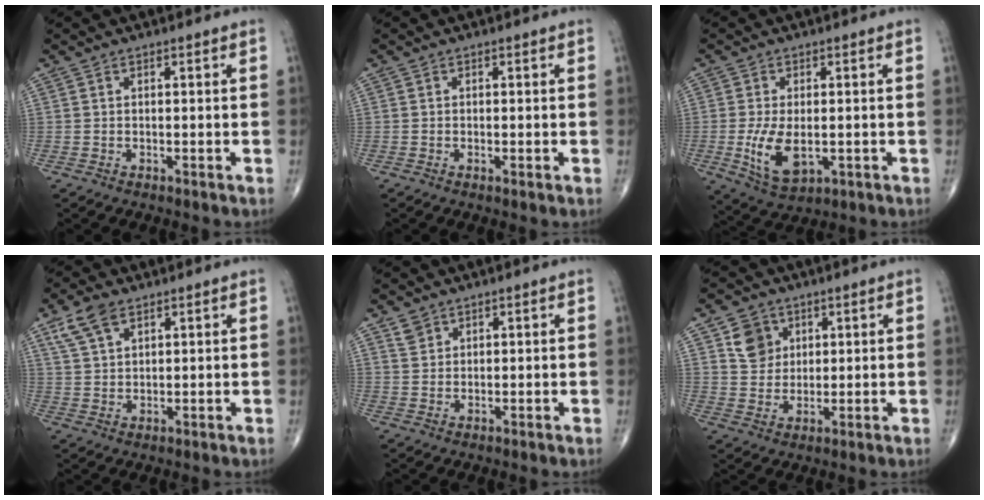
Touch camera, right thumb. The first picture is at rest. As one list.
[{"total": 0.7, "force": [-0.1, 0.2, 0.7], "torque": [-0.016, -0.003, -0.005]}, {"total": 8.3, "force": [-1.3, 4.4, 7.0], "torque": [-0.132, -0.016, -0.014]}, {"total": 6.1, "force": [3.6, 3.2, 3.7], "torque": [-0.068, -0.003, 0.075]}, {"total": 2.2, "force": [1.5, 1.5, 0.4], "torque": [0.004, -0.004, 0.025]}, {"total": 6.1, "force": [2.7, 5.0, 2.2], "torque": [-0.016, -0.015, 0.052]}]